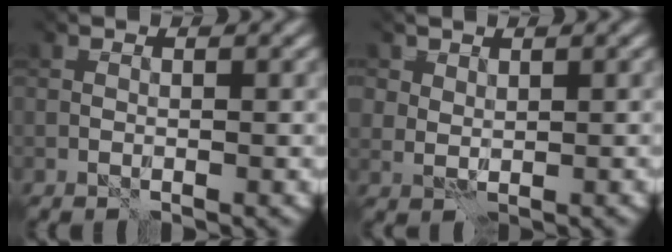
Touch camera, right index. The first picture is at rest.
{"total": 1.8, "force": [1.5, 0.9, 0.1], "torque": [-0.003, -0.004, 0.033]}